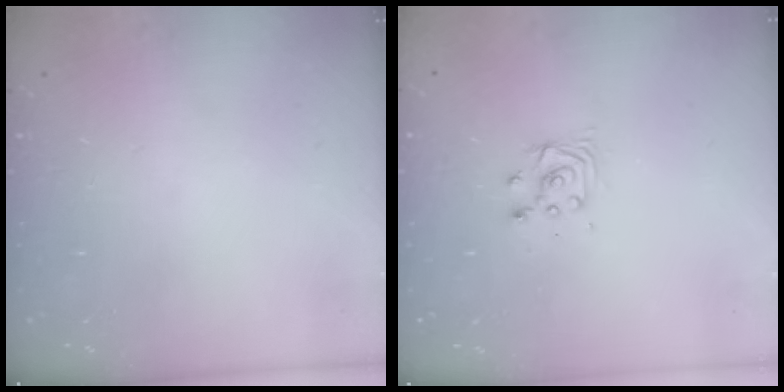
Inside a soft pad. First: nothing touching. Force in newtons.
{"total": 4.7, "press": 4.7, "slide": 0.5}